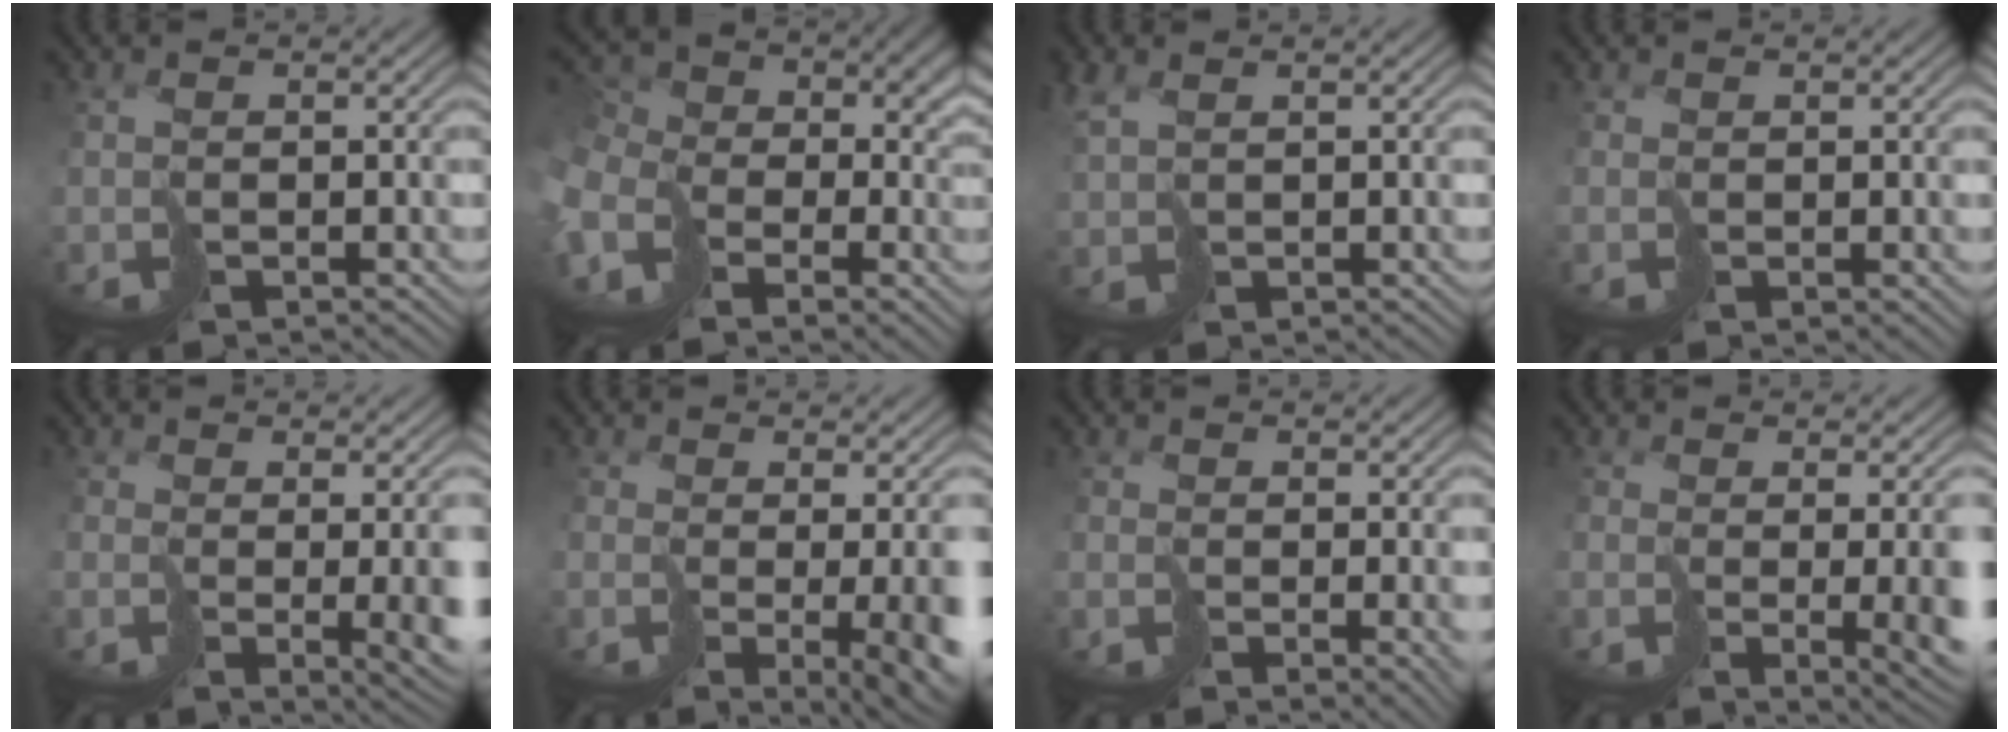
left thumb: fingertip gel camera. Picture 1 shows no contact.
{"total": 9.1, "force": [-4.1, 6.3, 5.2], "torque": [-0.142, -0.034, -0.079]}
{"total": 2.7, "force": [1.2, 1.4, 2.0], "torque": [-0.065, -0.003, 0.023]}
{"total": 1.2, "force": [0.3, -1.0, -0.7], "torque": [0.015, 0.001, 0.007]}
{"total": 5.3, "force": [-0.6, 0.9, 5.2], "torque": [-0.059, -0.022, 0.018]}
{"total": 8.6, "force": [-1.7, 2.4, 8.1], "torque": [-0.093, -0.040, 0.016]}
{"total": 1.8, "force": [-0.4, 0.3, 1.8], "torque": [-0.017, -0.014, 0.004]}
{"total": 6.6, "force": [-0.6, 1.4, 6.4], "torque": [-0.070, -0.022, 0.020]}